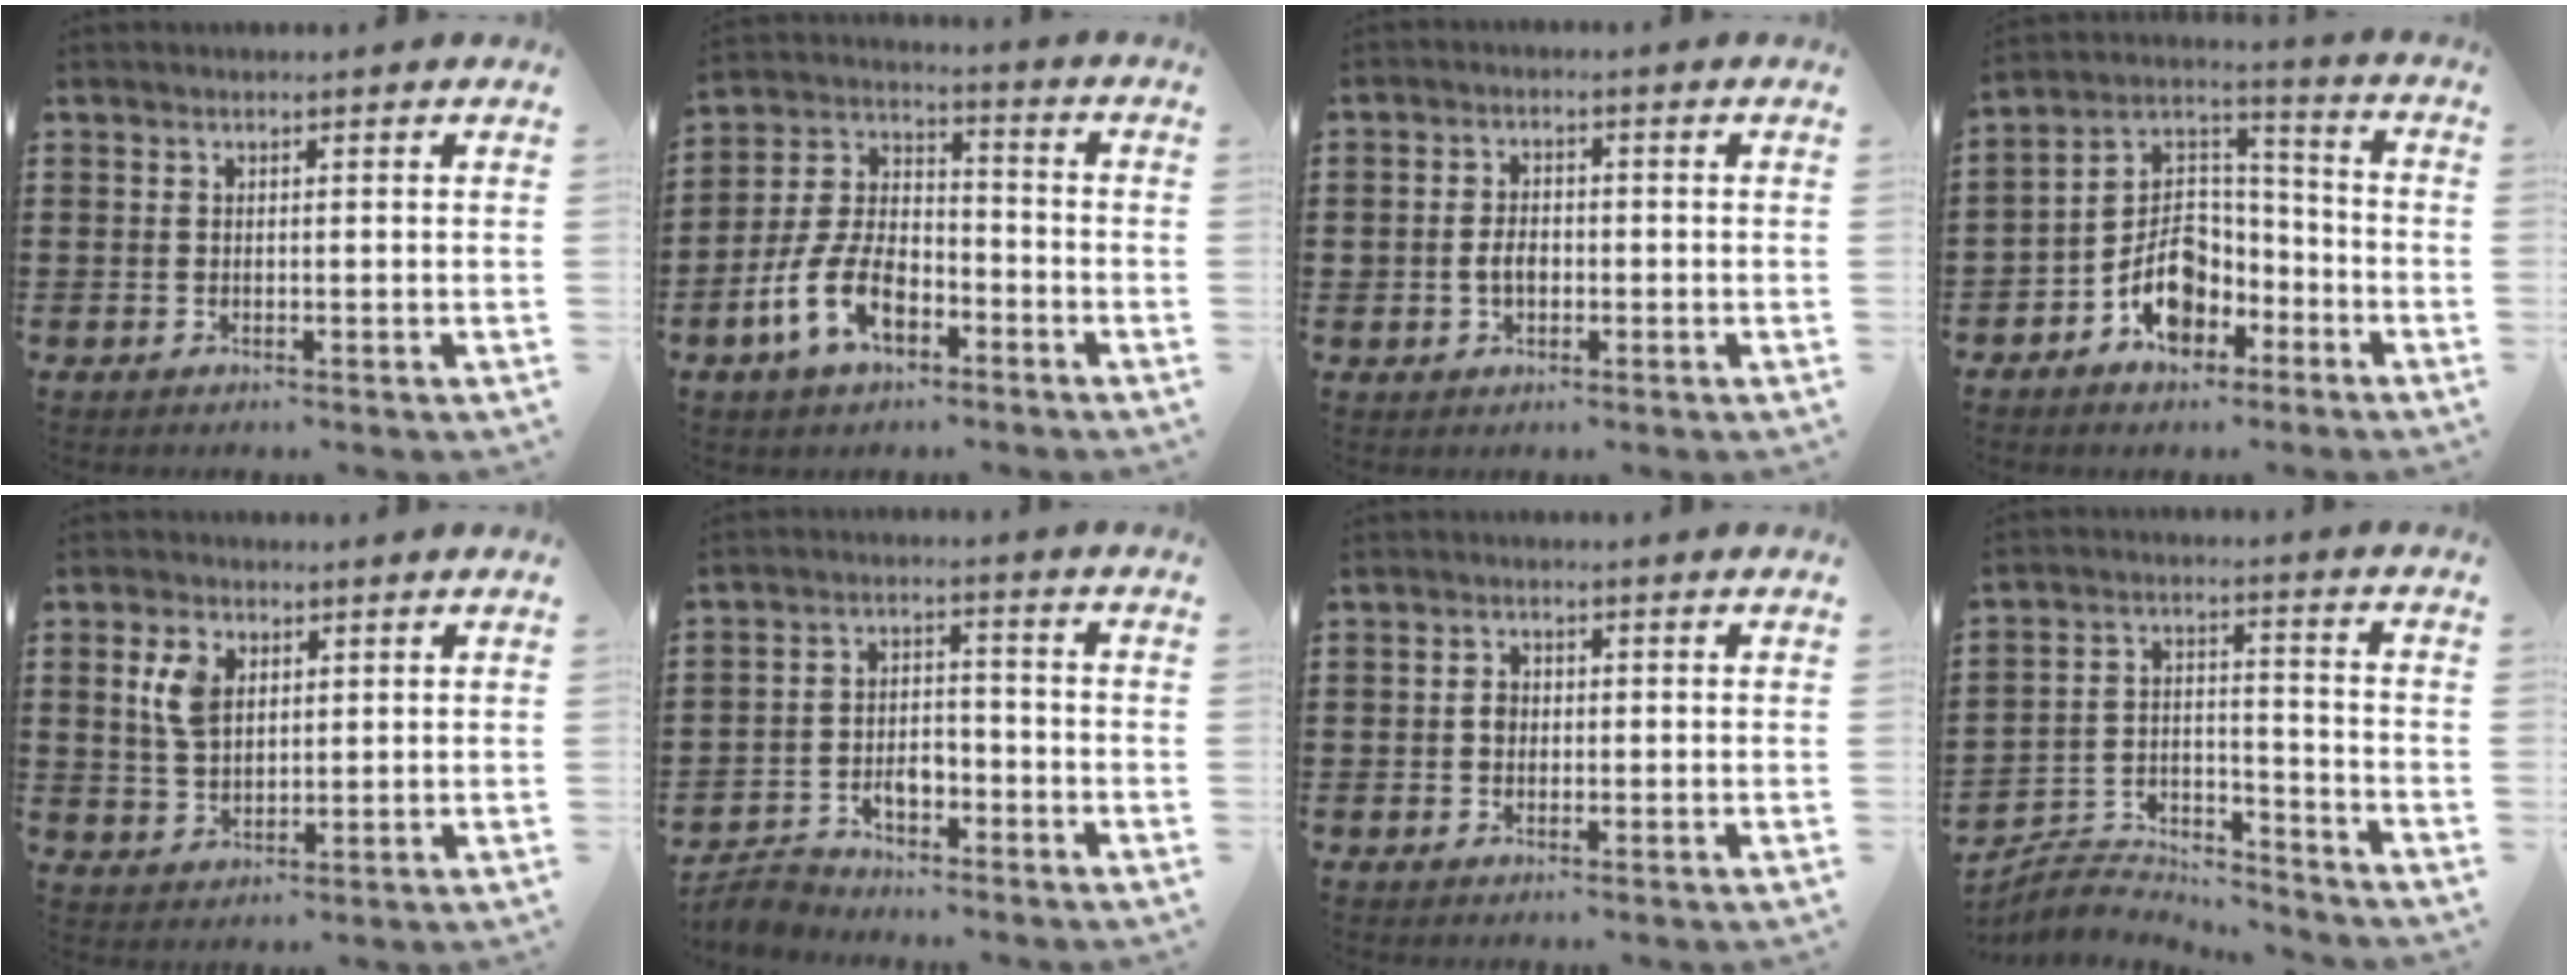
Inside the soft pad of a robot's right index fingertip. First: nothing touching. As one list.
[{"total": 10.7, "force": [-5.1, 5.7, 7.4], "torque": [-0.177, 0.006, -0.099]}, {"total": 2.9, "force": [-0.5, 2.0, 1.9], "torque": [-0.039, 0.004, -0.011]}, {"total": 9.9, "force": [-4.5, 6.6, 5.9], "torque": [-0.133, 0.011, -0.085]}, {"total": 5.5, "force": [2.0, 3.6, 3.7], "torque": [-0.094, 0.010, 0.033]}, {"total": 4.8, "force": [-3.7, 2.4, 1.8], "torque": [-0.040, 0.016, -0.073]}, {"total": 1.8, "force": [-0.2, 1.4, 1.1], "torque": [-0.023, 0.005, -0.004]}, {"total": 5.8, "force": [-5.6, 1.3, 0.5], "torque": [-0.022, 0.007, -0.116]}]